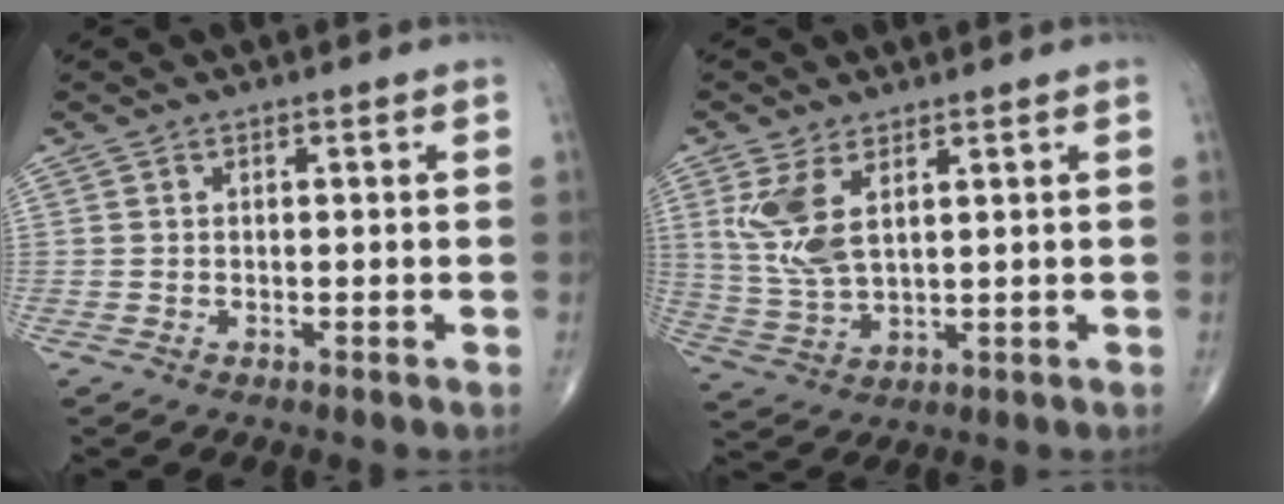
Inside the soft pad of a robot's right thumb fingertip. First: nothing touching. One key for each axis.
{"total": 8.2, "fx": 3.0, "fy": 3.7, "fz": 6.7, "tx": -0.143, "ty": -0.011, "tz": 0.072}